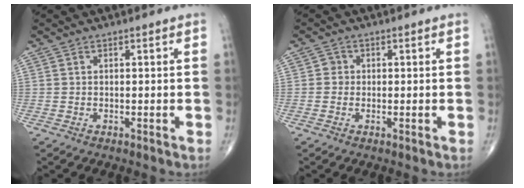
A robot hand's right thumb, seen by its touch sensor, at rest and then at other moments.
{"total": 1.5, "force": [0.0, 1.4, 0.3], "torque": [0.005, 0.004, -0.004]}